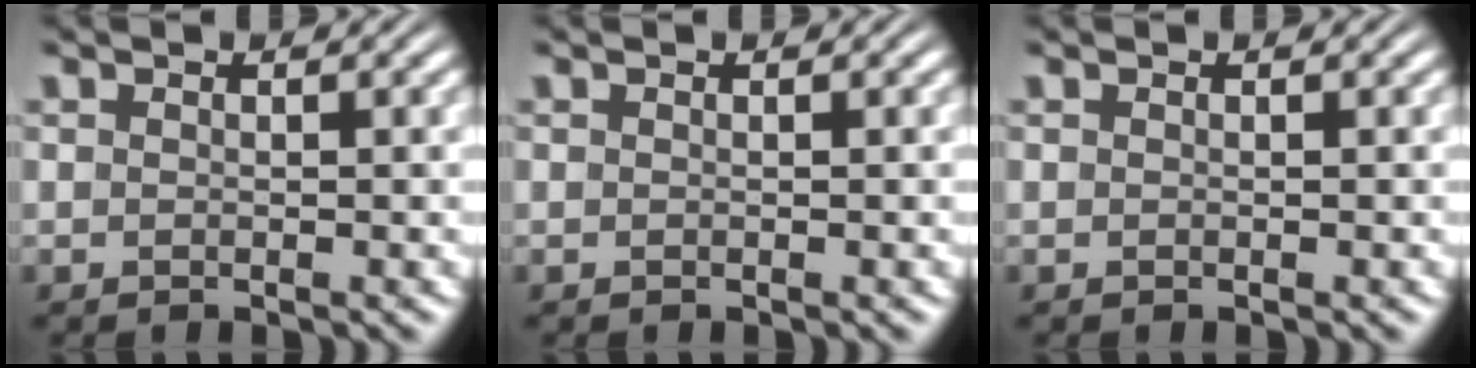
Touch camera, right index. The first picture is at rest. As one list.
[{"total": 0.0}, {"total": 0.0}]